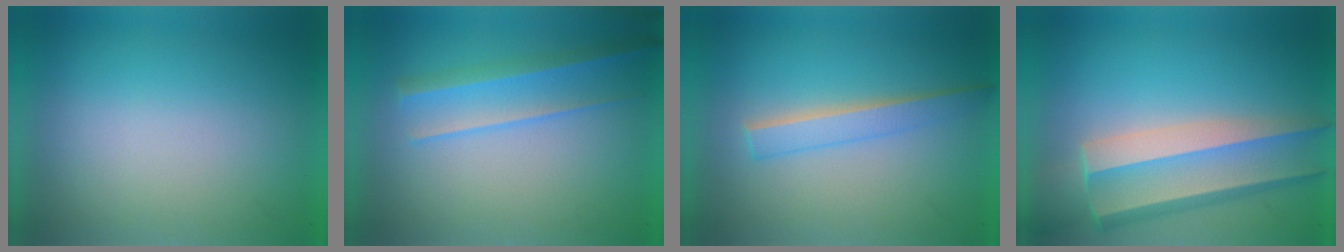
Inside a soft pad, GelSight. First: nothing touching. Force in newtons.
{"total": 2.2}
{"total": 2.2}
{"total": 7.9}